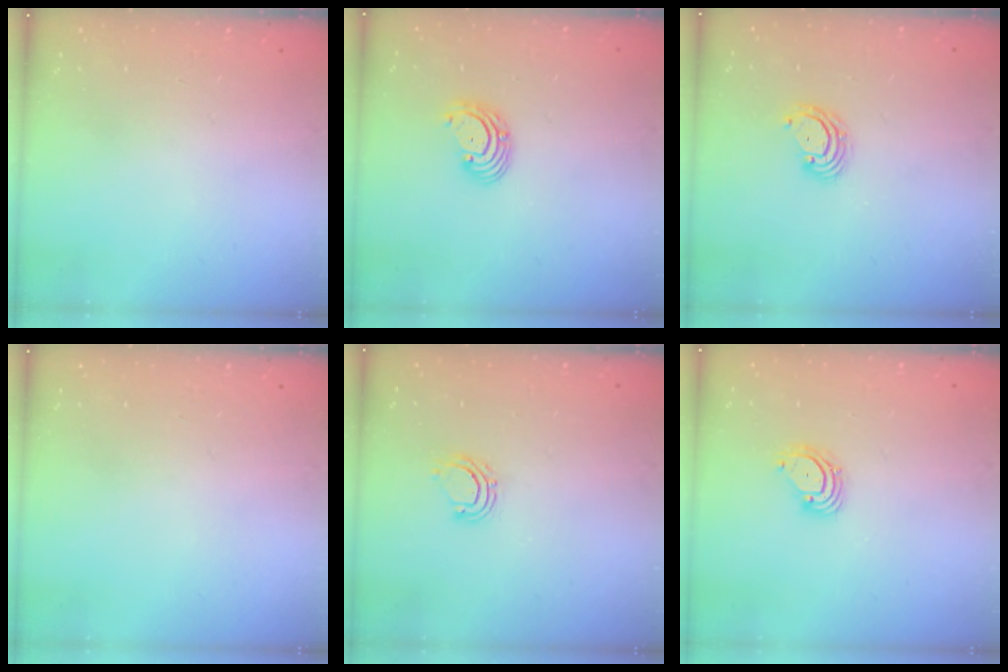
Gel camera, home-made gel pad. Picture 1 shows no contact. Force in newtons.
{"total": 2.8, "press": 2.8, "slide": 0.2}
{"total": 4.2, "press": 4.2, "slide": 0.3}
{"total": 0.0}
{"total": 4.5, "press": 4.5, "slide": 0.2}
{"total": 3.2, "press": 3.2, "slide": 0.3}